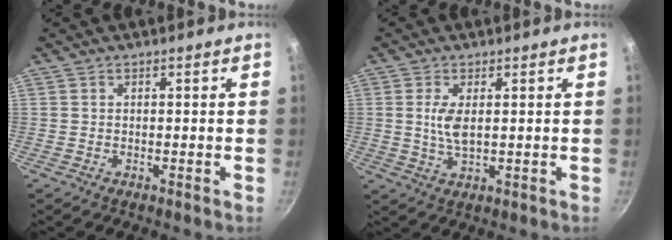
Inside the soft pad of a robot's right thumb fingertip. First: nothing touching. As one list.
[{"total": 4.5, "force": [0.7, 1.9, 4.0], "torque": [-0.085, -0.010, 0.019]}]